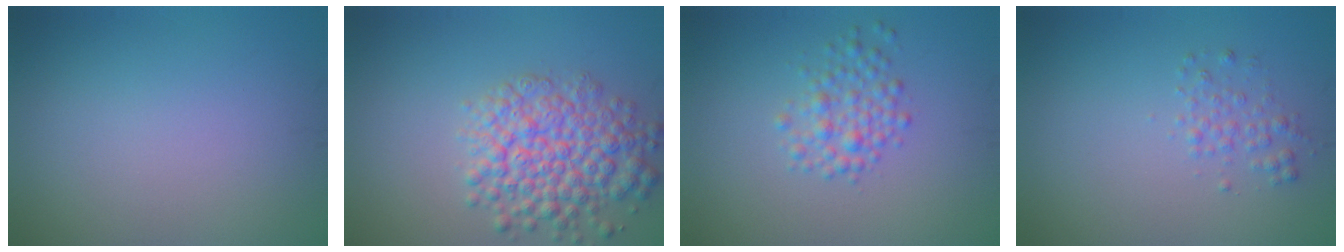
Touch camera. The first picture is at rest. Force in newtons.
{"total": 6.5, "press": 6.5, "slide": 0.2}
{"total": 2.6, "press": 2.6, "slide": 0.0}
{"total": 1.5, "press": 1.5, "slide": 0.1}